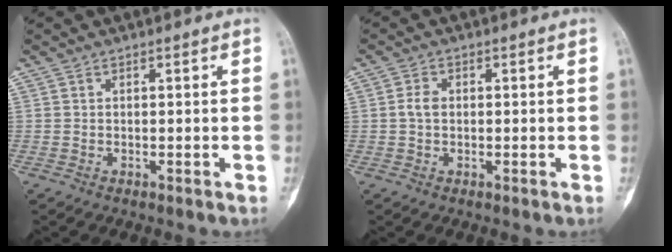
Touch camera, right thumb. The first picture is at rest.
{"total": 2.3, "force": [0.0, 1.7, 1.7], "torque": [-0.032, 0.004, -0.003]}